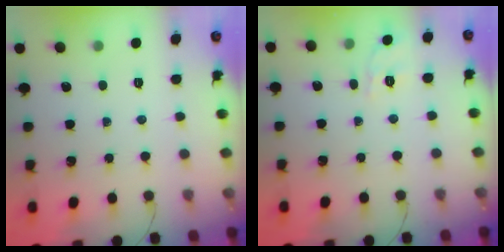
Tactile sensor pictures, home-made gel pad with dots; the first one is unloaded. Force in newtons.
{"total": 2.0, "press": 1.2, "slide": 1.5}